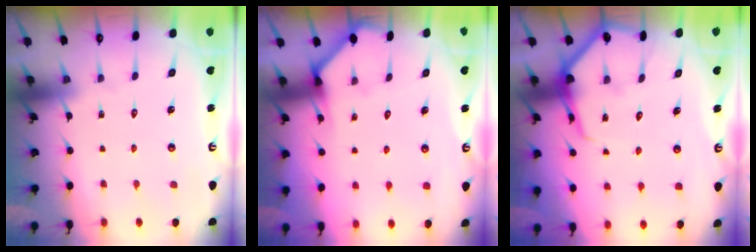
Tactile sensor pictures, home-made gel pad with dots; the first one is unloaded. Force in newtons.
{"total": 2.6, "press": 2.6, "slide": 0.2}
{"total": 6.6, "press": 6.5, "slide": 0.7}